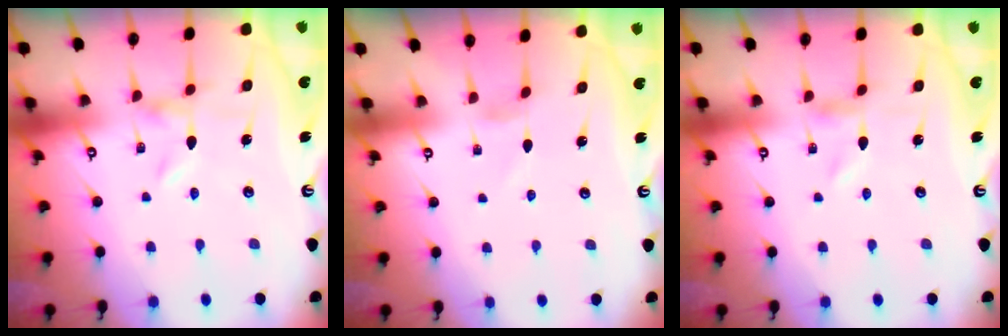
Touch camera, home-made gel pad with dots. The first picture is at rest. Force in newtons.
{"total": 0.0}
{"total": 0.0}